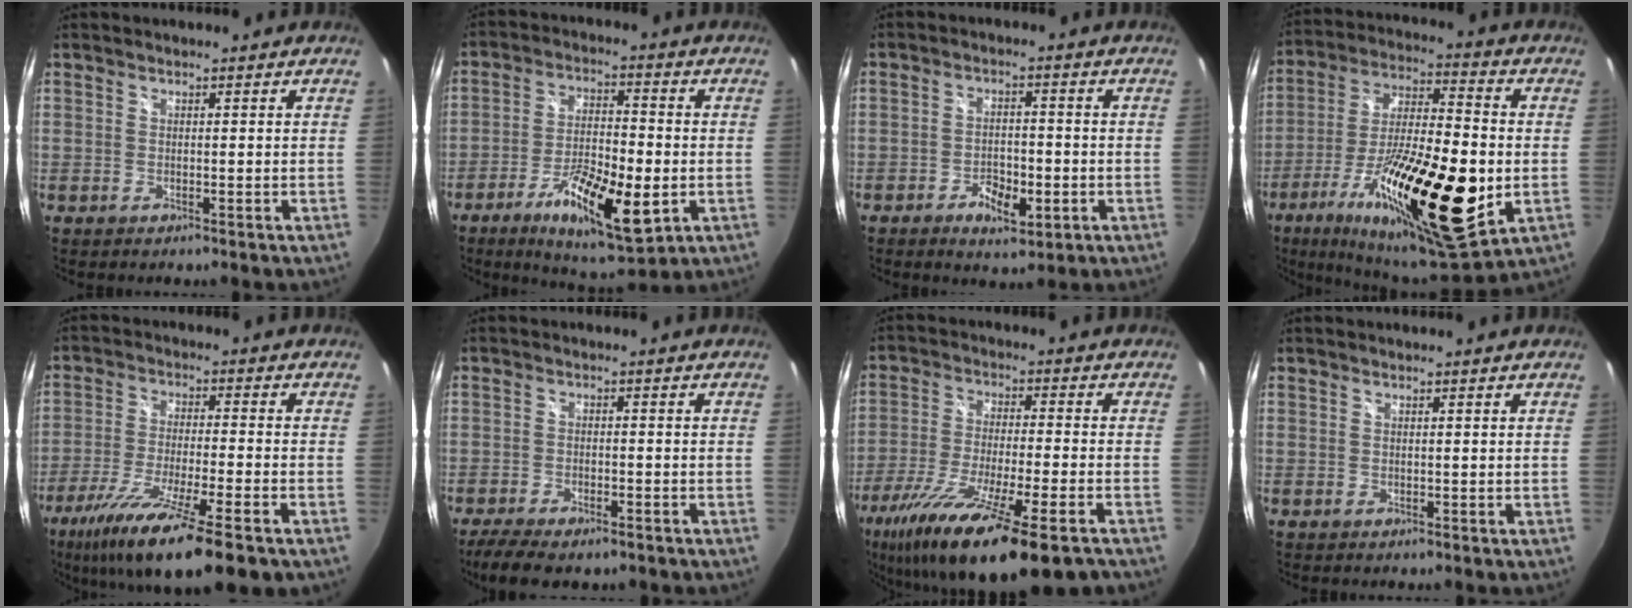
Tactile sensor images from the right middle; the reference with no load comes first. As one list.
[{"total": 14.7, "force": [-5.8, 4.5, 12.7], "torque": [-0.247, -0.022, -0.095]}, {"total": 6.5, "force": [-2.9, 3.3, 4.8], "torque": [-0.102, -0.004, -0.043]}, {"total": 27.6, "force": [-8.8, 8.7, 24.7], "torque": [-0.437, -0.040, -0.136]}, {"total": 17.1, "force": [-11.1, 2.0, 12.9], "torque": [-0.251, -0.055, -0.192]}, {"total": 9.1, "force": [-6.9, 2.8, 5.2], "torque": [-0.124, -0.028, -0.113]}, {"total": 21.6, "force": [-14.4, 3.3, 15.7], "torque": [-0.295, -0.062, -0.245]}, {"total": 0.0}]